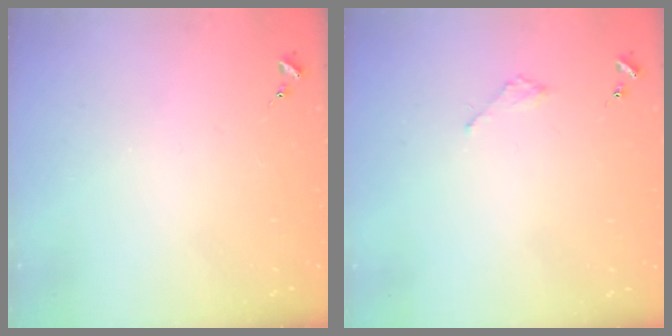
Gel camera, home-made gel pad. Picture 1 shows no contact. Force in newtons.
{"total": 1.8, "press": 1.8, "slide": 0.2}